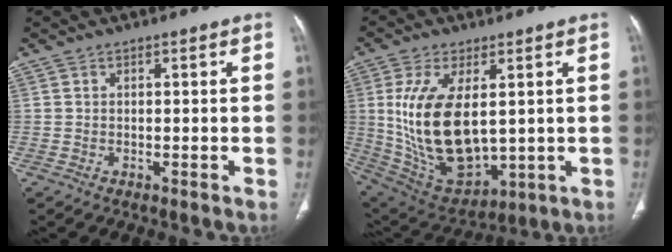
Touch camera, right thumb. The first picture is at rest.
{"total": 19.2, "force": [2.1, 9.8, 16.4], "torque": [-0.309, -0.022, 0.067]}